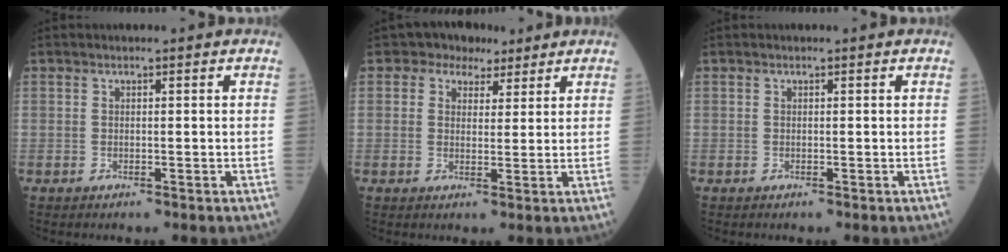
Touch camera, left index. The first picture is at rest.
{"total": 4.3, "force": [3.0, 3.0, 0.5], "torque": [-0.003, 0.014, 0.045]}
{"total": 0.0}